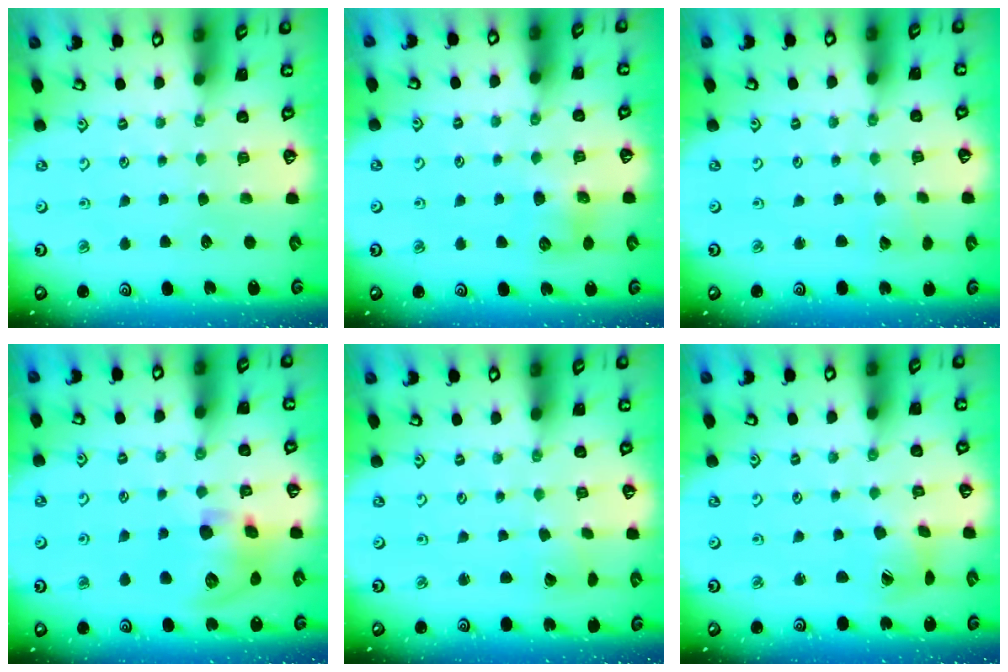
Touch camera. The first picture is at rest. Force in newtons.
{"total": 6.5, "press": 6.5, "slide": 0.5}
{"total": 1.4, "press": 1.4, "slide": 0.1}
{"total": 13.7, "press": 13.5, "slide": 2.0}
{"total": 2.3, "press": 2.3, "slide": 0.2}
{"total": 6.1, "press": 6.0, "slide": 0.4}